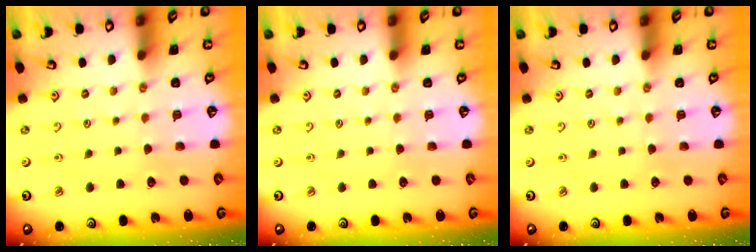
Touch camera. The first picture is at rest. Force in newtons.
{"total": 0.0}
{"total": 0.0}